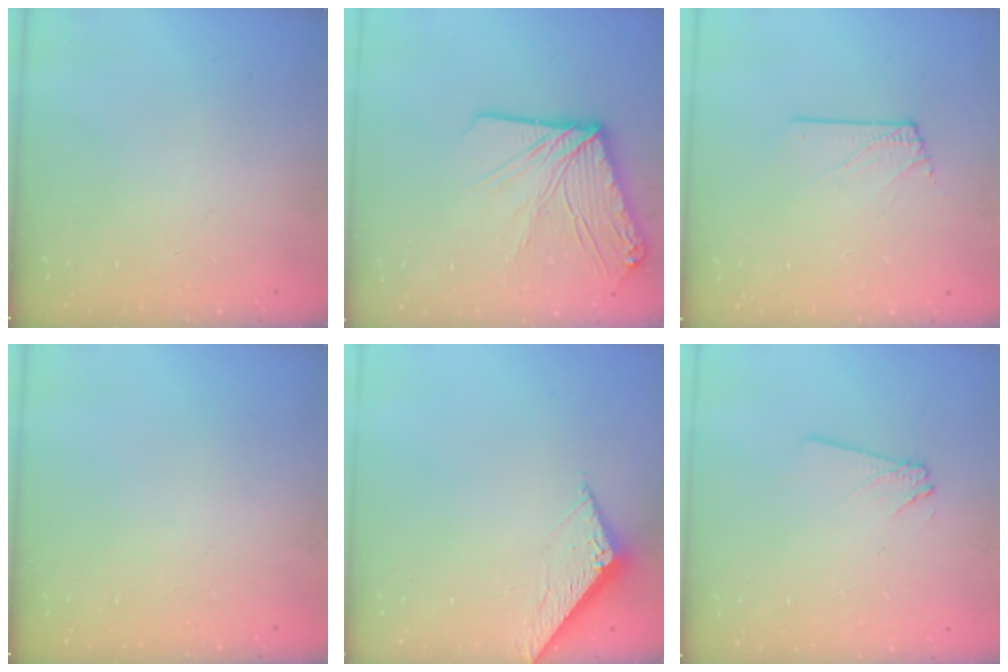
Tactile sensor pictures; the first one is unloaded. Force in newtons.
{"total": 14.5, "press": 14.5, "slide": 1.3}
{"total": 3.0, "press": 2.9, "slide": 0.5}
{"total": 0.0}
{"total": 4.7, "press": 4.6, "slide": 0.4}
{"total": 2.9, "press": 2.9, "slide": 0.4}